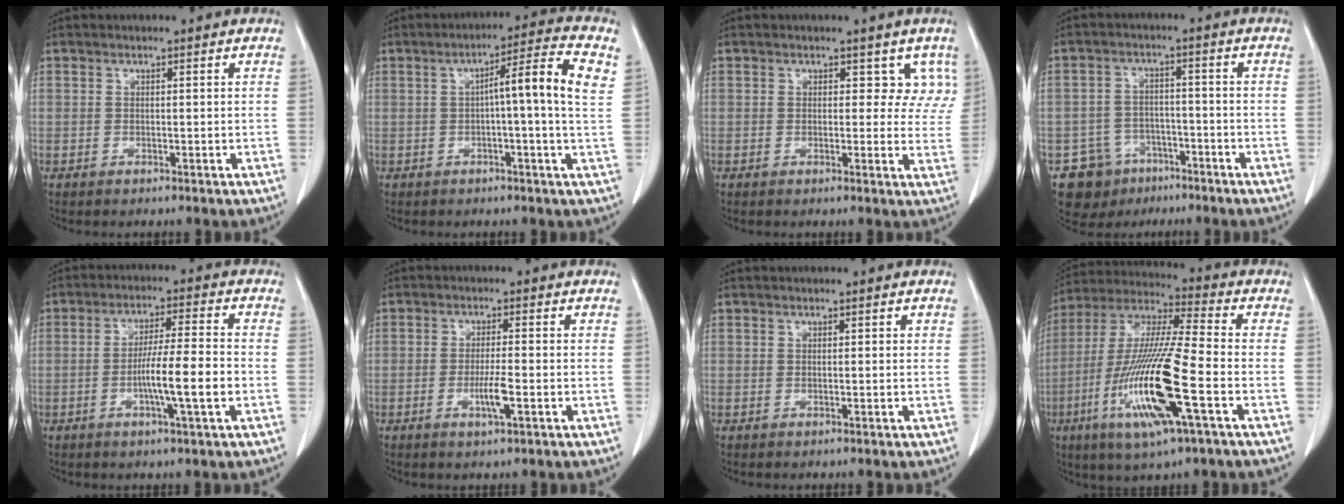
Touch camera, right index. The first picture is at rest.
{"total": 10.0, "force": [1.8, -0.1, 9.8], "torque": [-0.149, 0.022, 0.021]}
{"total": 6.1, "force": [2.8, 3.9, 3.7], "torque": [-0.026, 0.012, 0.031]}
{"total": 9.2, "force": [-5.3, 7.3, 1.4], "torque": [-0.029, 0.021, -0.074]}
{"total": 9.1, "force": [-2.4, 0.2, 8.8], "torque": [-0.150, 0.003, -0.043]}
{"total": 4.2, "force": [-1.4, 0.6, 3.9], "torque": [-0.074, -0.003, -0.024]}
{"total": 0.6, "force": [0.1, 0.3, 0.5], "torque": [-0.013, 0.005, 0.003]}
{"total": 19.0, "force": [-6.1, 1.4, 17.9], "torque": [-0.379, -0.024, -0.115]}